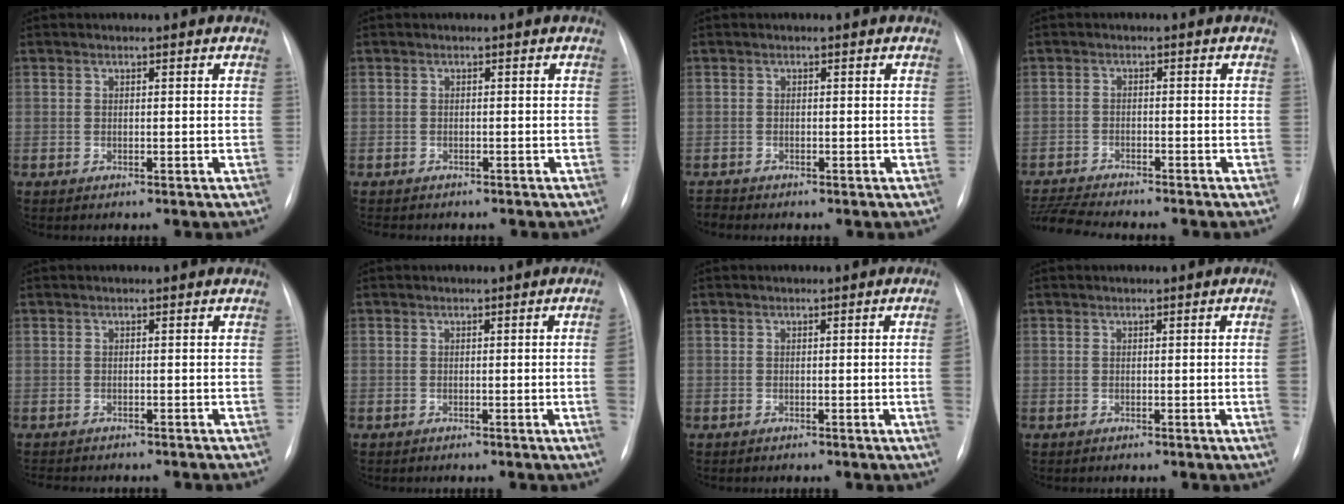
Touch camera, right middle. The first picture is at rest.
{"total": 4.2, "force": [-3.6, 1.6, 1.6], "torque": [-0.024, -0.006, -0.038]}
{"total": 0.9, "force": [-0.9, -0.1, -0.2], "torque": [0.002, -0.007, -0.014]}
{"total": 9.0, "force": [-8.4, 0.3, 3.3], "torque": [-0.063, -0.014, -0.135]}
{"total": 4.5, "force": [-3.9, 1.3, 1.7], "torque": [-0.026, -0.006, -0.049]}
{"total": 3.0, "force": [-0.4, -0.9, 2.8], "torque": [-0.038, -0.005, -0.003]}
{"total": 2.5, "force": [-0.3, -0.7, 2.4], "torque": [-0.033, -0.002, -0.001]}
{"total": 2.3, "force": [-0.2, -0.8, 2.2], "torque": [-0.030, -0.003, 0.001]}